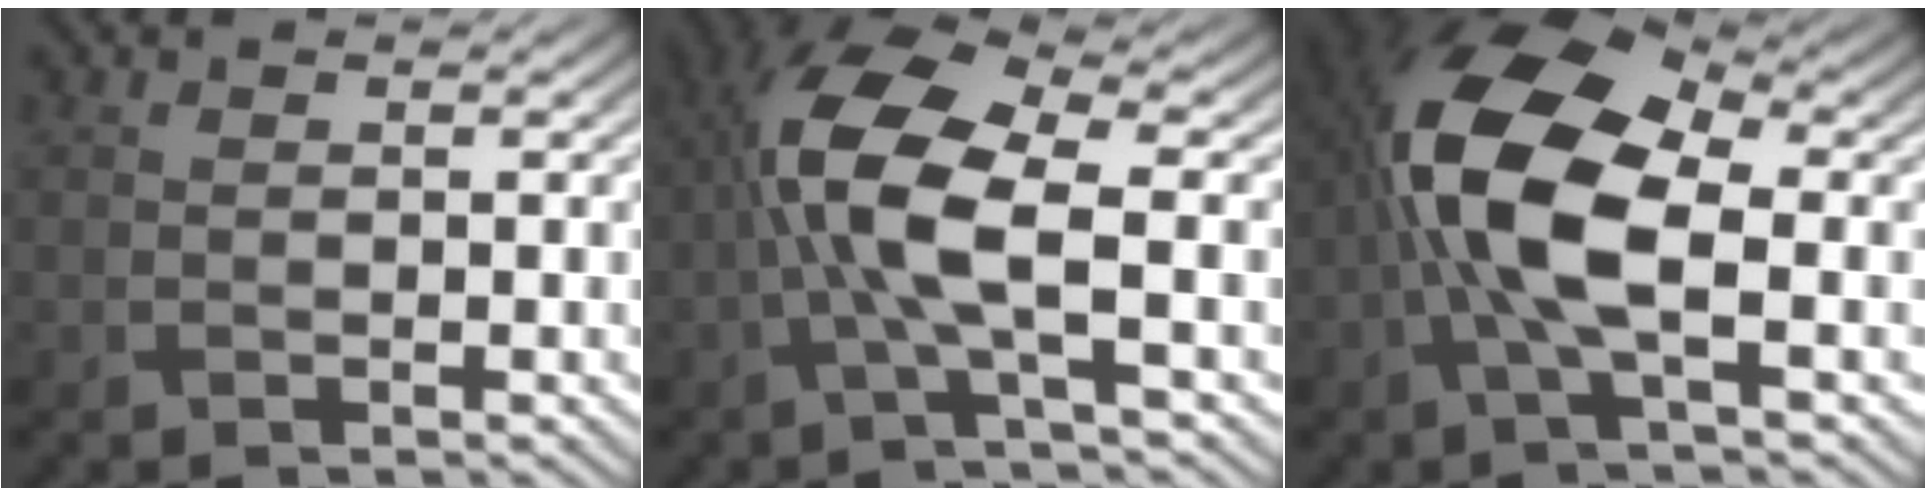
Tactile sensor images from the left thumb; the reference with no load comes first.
{"total": 8.6, "force": [-1.3, 2.5, 8.1], "torque": [-0.178, 0.014, -0.031]}
{"total": 12.4, "force": [-0.9, 5.3, 11.2], "torque": [-0.238, 0.015, -0.027]}